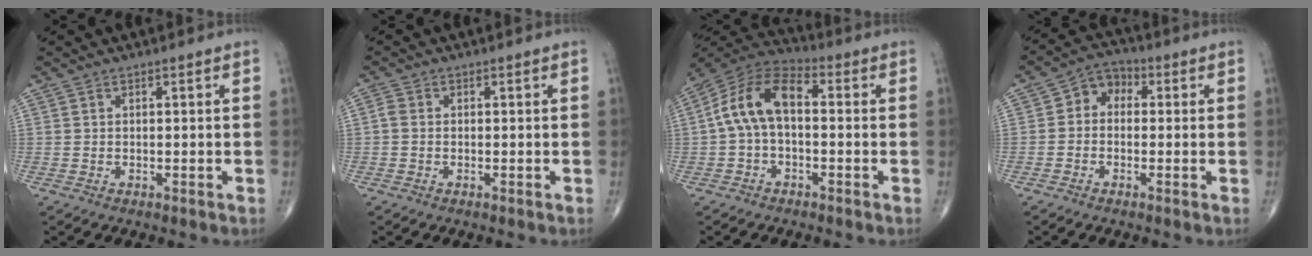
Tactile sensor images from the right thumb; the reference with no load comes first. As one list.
[{"total": 1.4, "force": [-0.2, 1.1, 0.9], "torque": [-0.015, 0.001, -0.008]}, {"total": 11.2, "force": [0.2, 6.3, 9.3], "torque": [-0.174, 0.036, -0.010]}, {"total": 5.3, "force": [0.2, 4.1, 3.4], "torque": [-0.032, 0.021, -0.014]}]